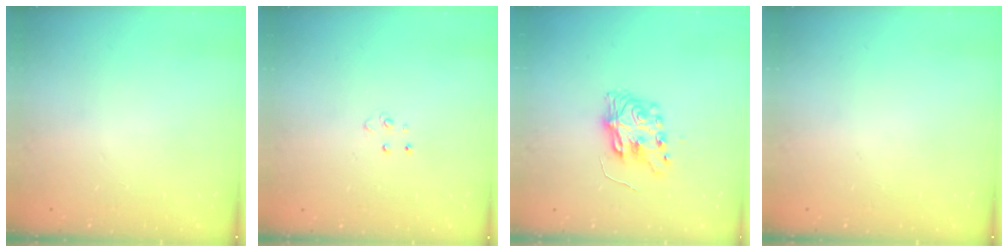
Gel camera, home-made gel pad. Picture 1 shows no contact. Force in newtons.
{"total": 4.0, "press": 3.9, "slide": 0.4}
{"total": 8.5, "press": 8.5, "slide": 0.3}
{"total": 0.0}